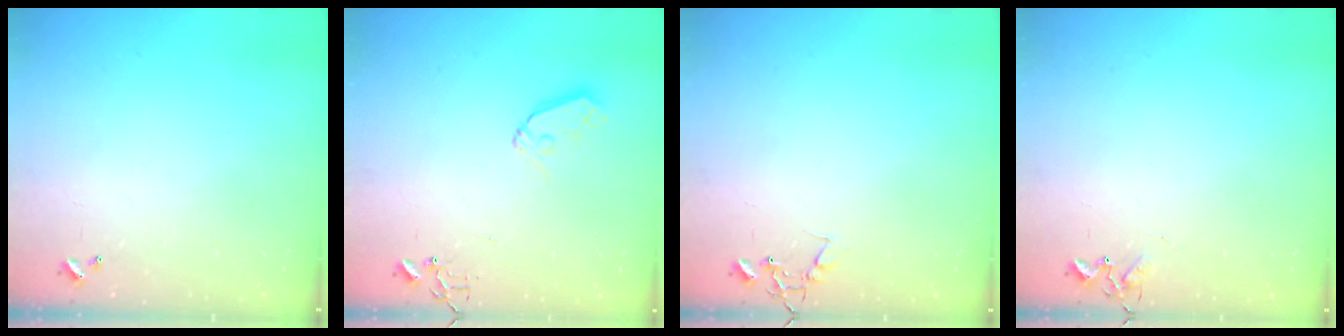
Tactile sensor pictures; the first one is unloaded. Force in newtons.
{"total": 6.9, "press": 6.9, "slide": 0.5}
{"total": 7.5, "press": 7.5, "slide": 0.4}
{"total": 4.5, "press": 4.5, "slide": 0.5}